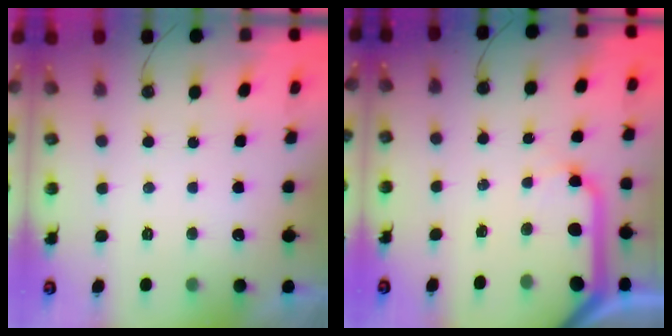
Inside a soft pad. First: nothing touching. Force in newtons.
{"total": 11.4, "press": 11.3, "slide": 1.6}